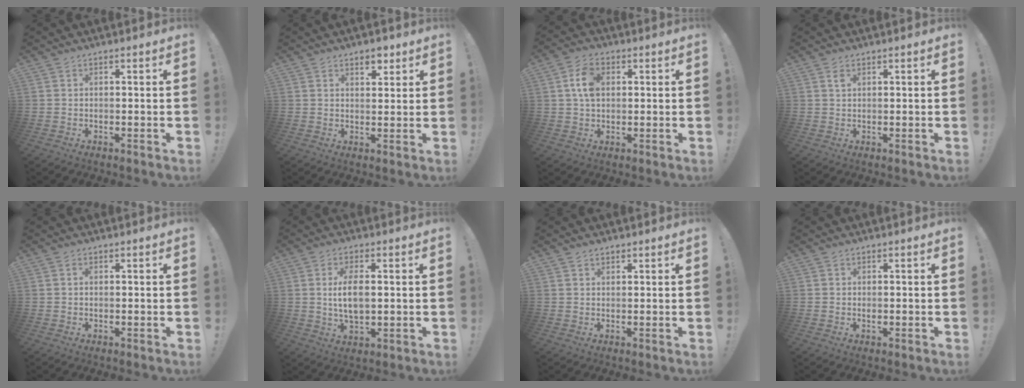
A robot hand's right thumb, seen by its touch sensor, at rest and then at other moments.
{"total": 4.5, "force": [2.9, 2.6, 2.2], "torque": [-0.012, -0.014, 0.048]}
{"total": 7.7, "force": [1.6, 5.2, 5.4], "torque": [-0.102, 0.010, 0.031]}
{"total": 1.4, "force": [0.7, 0.6, 1.1], "torque": [-0.013, -0.003, 0.010]}
{"total": 0.6, "force": [-0.1, 0.4, 0.5], "torque": [-0.016, 0.005, -0.001]}
{"total": 8.1, "force": [0.7, 4.1, 7.0], "torque": [-0.126, -0.006, 0.007]}
{"total": 1.2, "force": [1.0, 0.5, 0.4], "torque": [0.008, -0.007, 0.017]}
{"total": 0.8, "force": [-0.4, 0.6, 0.4], "torque": [0.000, -0.001, -0.008]}